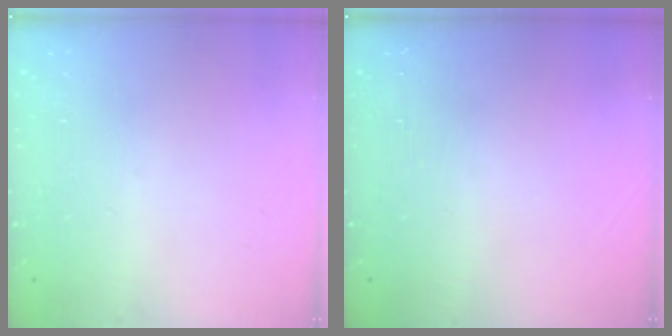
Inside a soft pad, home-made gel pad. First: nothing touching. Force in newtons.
{"total": 0.0}